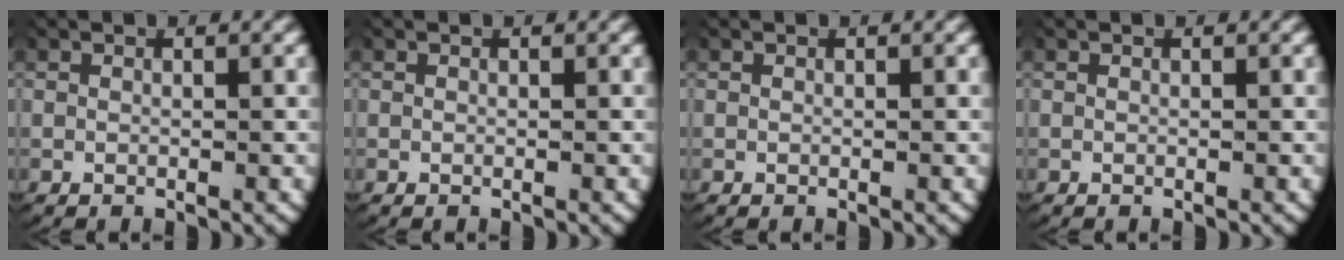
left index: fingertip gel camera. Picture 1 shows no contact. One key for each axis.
{"total": 0.0}
{"total": 0.0}
{"total": 0.0}